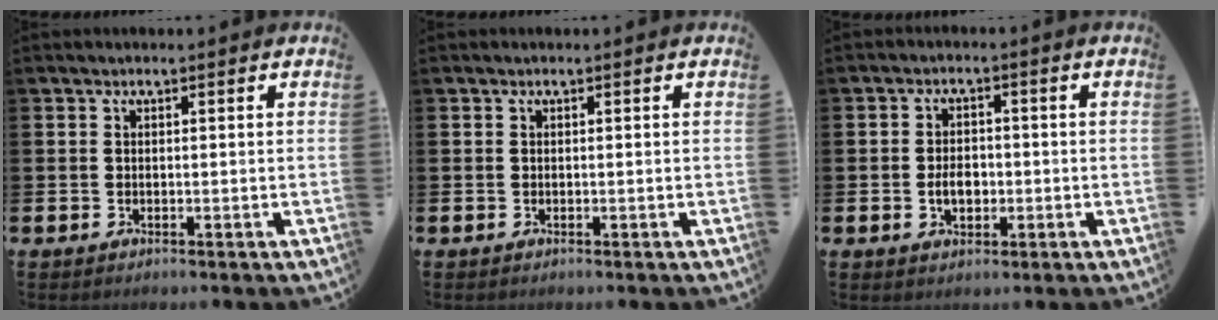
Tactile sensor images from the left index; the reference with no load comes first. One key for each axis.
{"total": 0.0}
{"total": 3.3, "fx": -0.6, "fy": 2.2, "fz": 2.4, "tx": -0.030, "ty": -0.002, "tz": -0.017}